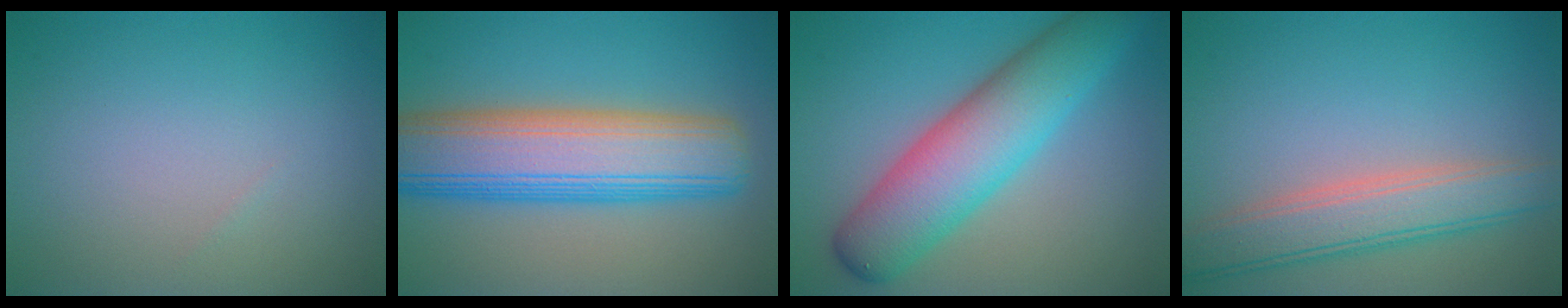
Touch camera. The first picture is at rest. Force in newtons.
{"total": 10.8, "press": 10.8, "slide": 0.4}
{"total": 8.5, "press": 8.5, "slide": 0.1}
{"total": 5.3, "press": 5.3, "slide": 0.3}